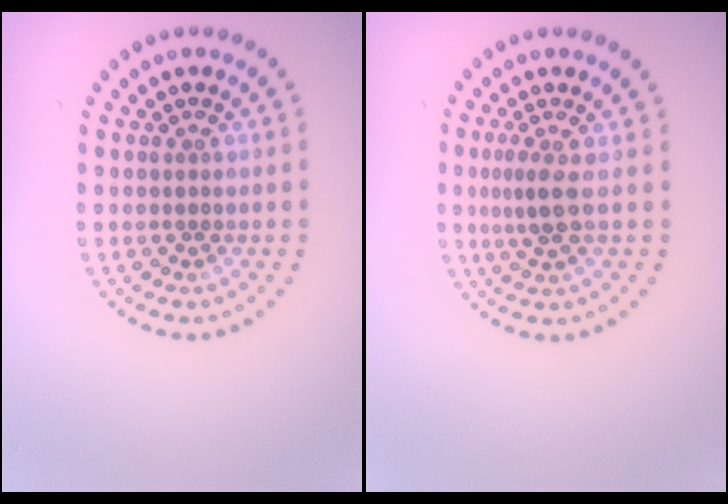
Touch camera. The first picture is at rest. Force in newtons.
{"total": 2.3, "press": 1.6, "slide": 1.6}